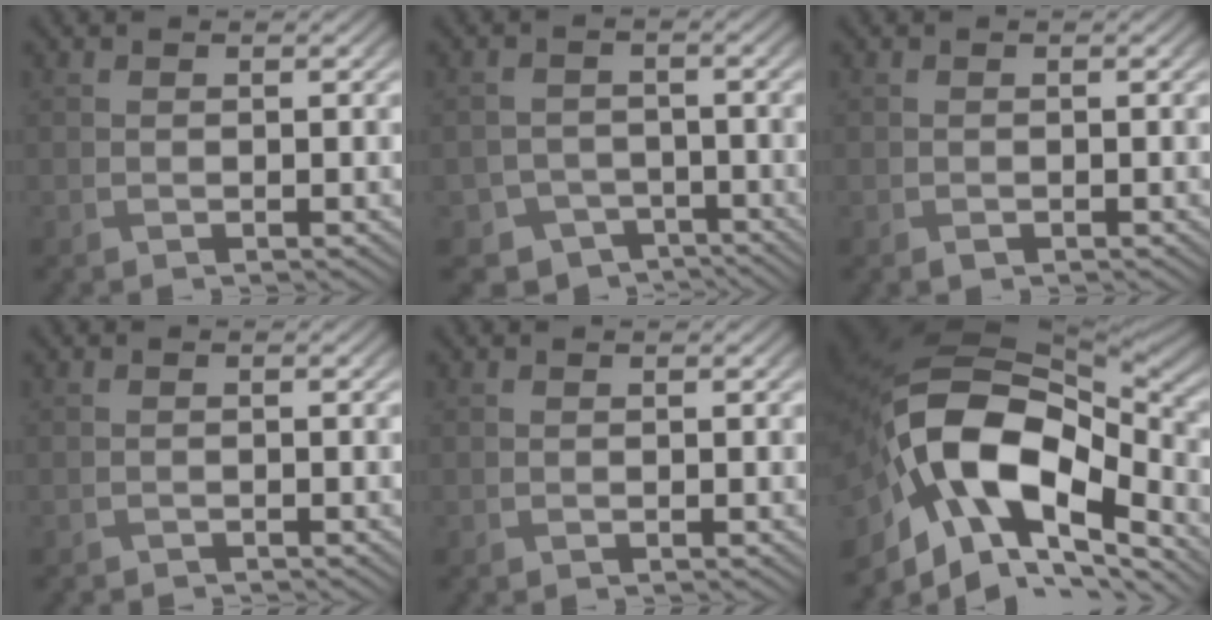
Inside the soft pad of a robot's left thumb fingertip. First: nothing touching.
{"total": 5.3, "force": [-3.7, 3.5, 1.2], "torque": [-0.019, -0.005, -0.060]}
{"total": 0.5, "force": [-0.3, 0.3, 0.2], "torque": [-0.003, -0.003, -0.004]}
{"total": 0.7, "force": [-0.7, 0.0, 0.0], "torque": [0.001, -0.002, -0.015]}
{"total": 0.0}
{"total": 18.1, "force": [-5.7, 9.8, 14.1], "torque": [-0.292, -0.013, -0.100]}